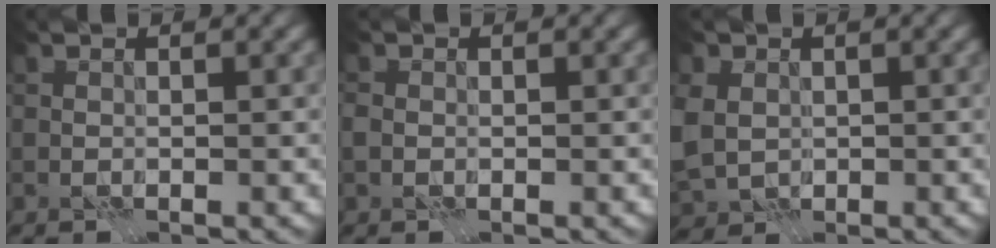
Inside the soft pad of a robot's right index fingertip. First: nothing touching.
{"total": 0.9, "force": [-0.2, 0.8, 0.4], "torque": [-0.009, 0.001, -0.007]}
{"total": 5.8, "force": [0.2, 4.8, 3.2], "torque": [-0.102, -0.002, 0.002]}